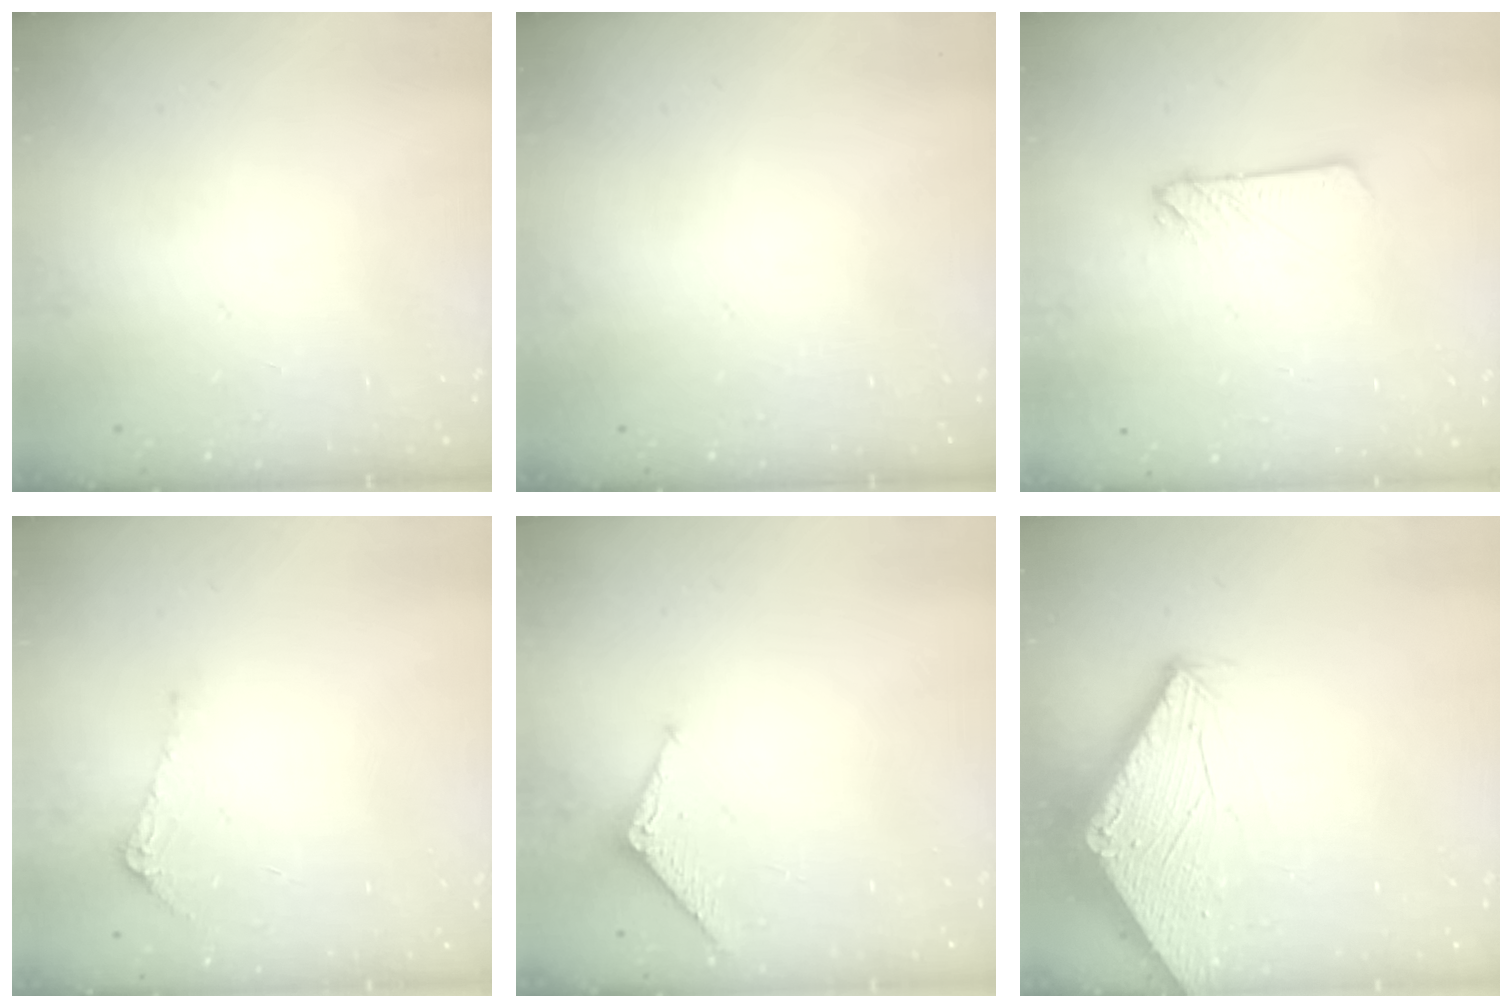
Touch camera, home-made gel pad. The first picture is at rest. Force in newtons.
{"total": 0.0}
{"total": 3.1, "press": 3.1, "slide": 0.3}
{"total": 6.4, "press": 6.3, "slide": 0.6}
{"total": 5.2, "press": 5.2, "slide": 0.4}
{"total": 2.9, "press": 2.9, "slide": 0.2}